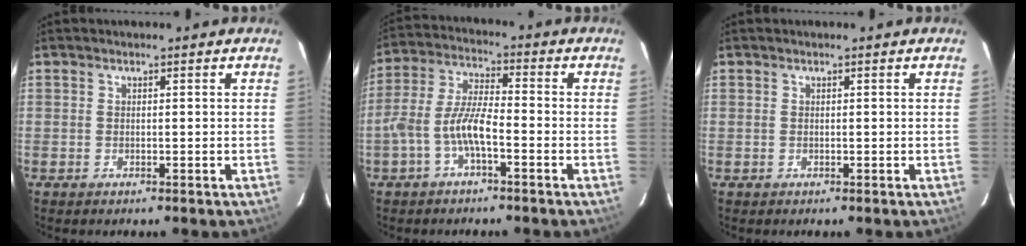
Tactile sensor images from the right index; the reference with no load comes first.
{"total": 7.6, "force": [-3.4, 2.0, 6.5], "torque": [-0.146, 0.013, -0.065]}
{"total": 0.0}